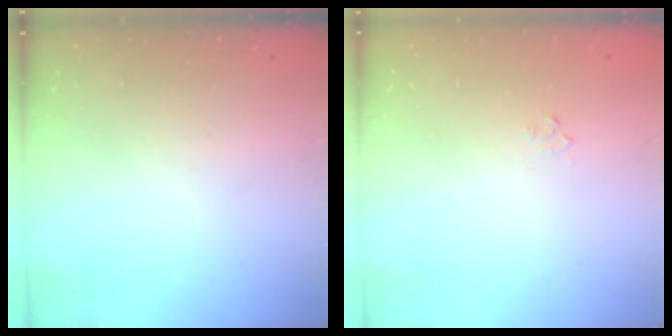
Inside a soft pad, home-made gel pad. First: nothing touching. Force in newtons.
{"total": 2.9, "press": 2.8, "slide": 0.4}